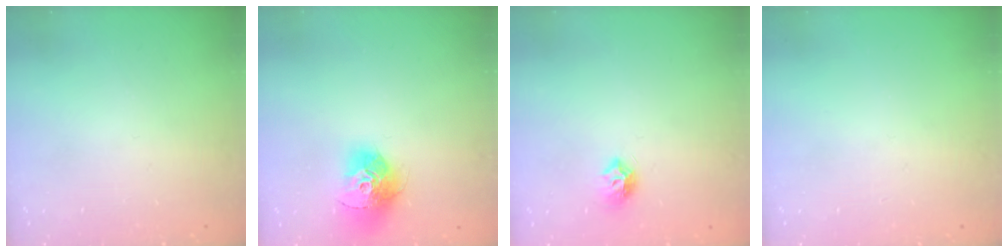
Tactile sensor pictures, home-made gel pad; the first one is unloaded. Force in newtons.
{"total": 14.4, "press": 14.3, "slide": 1.3}
{"total": 7.9, "press": 7.9, "slide": 0.8}
{"total": 0.0}